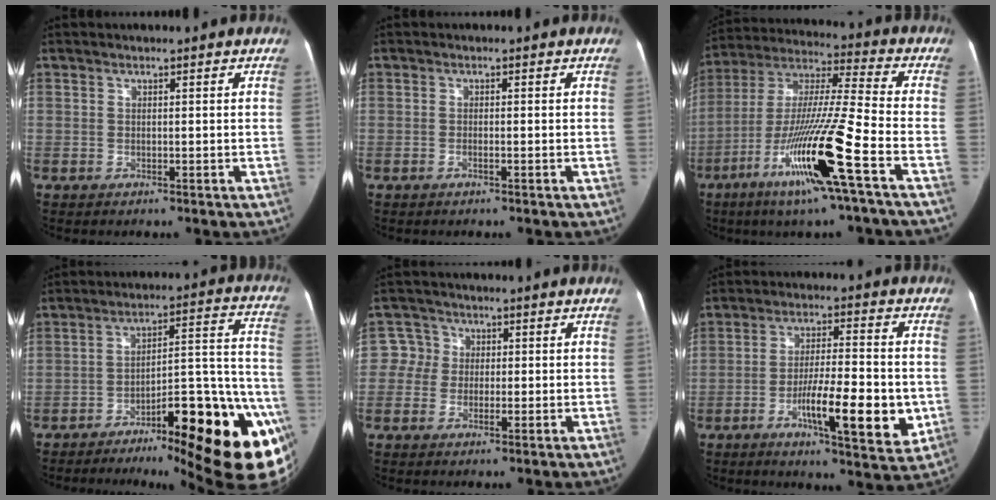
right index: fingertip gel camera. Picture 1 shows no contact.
{"total": 0.6, "force": [-0.4, -0.1, 0.3], "torque": [-0.004, -0.004, -0.011]}
{"total": 18.5, "force": [-8.1, -0.9, 16.6], "torque": [-0.334, -0.030, -0.158]}
{"total": 25.5, "force": [-13.1, 4.1, 21.6], "torque": [-0.200, 0.034, -0.182]}
{"total": 3.9, "force": [0.1, 3.8, 0.3], "torque": [0.008, 0.011, -0.003]}
{"total": 13.1, "force": [-3.6, 2.6, 12.3], "torque": [-0.193, -0.007, -0.058]}